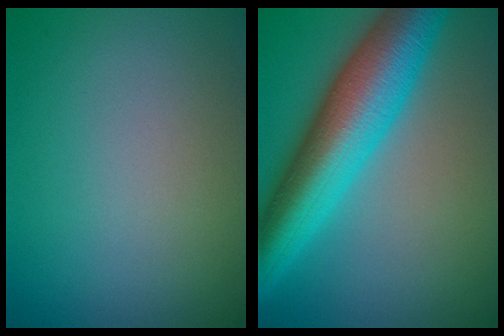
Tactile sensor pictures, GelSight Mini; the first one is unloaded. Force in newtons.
{"total": 10.6, "press": 10.6, "slide": 0.3}